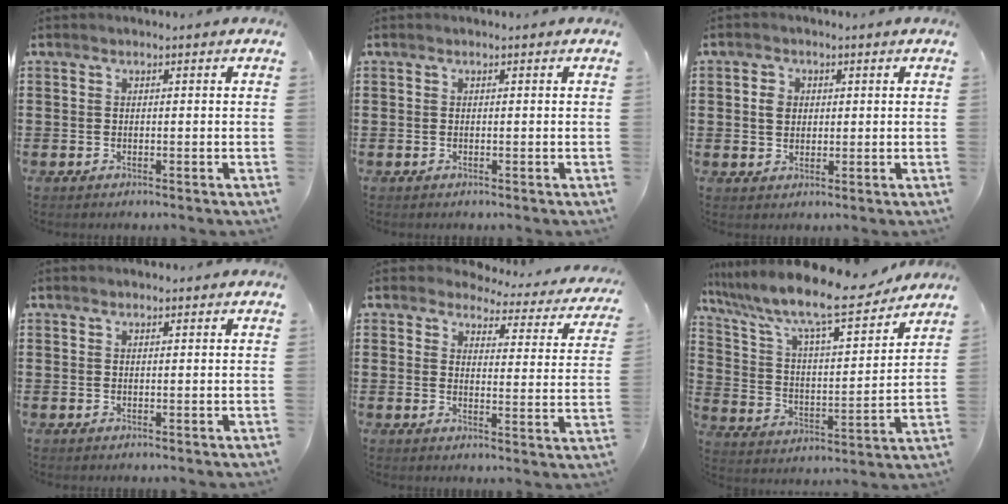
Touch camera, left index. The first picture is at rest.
{"total": 0.0}
{"total": 2.8, "force": [0.5, 2.3, 1.5], "torque": [-0.037, 0.010, 0.008]}
{"total": 0.6, "force": [0.5, 0.2, 0.1], "torque": [-0.004, 0.002, 0.010]}
{"total": 3.4, "force": [3.1, 0.8, 1.1], "torque": [-0.041, -0.020, 0.049]}
{"total": 11.3, "force": [9.8, 1.1, 5.6], "torque": [-0.141, -0.067, 0.159]}